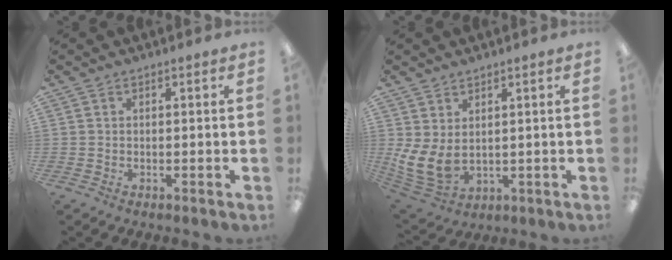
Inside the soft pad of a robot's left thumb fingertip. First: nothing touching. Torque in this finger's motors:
{"motor_torque": [0.86, 1.54, 0.72, -0.73, 0.09]}